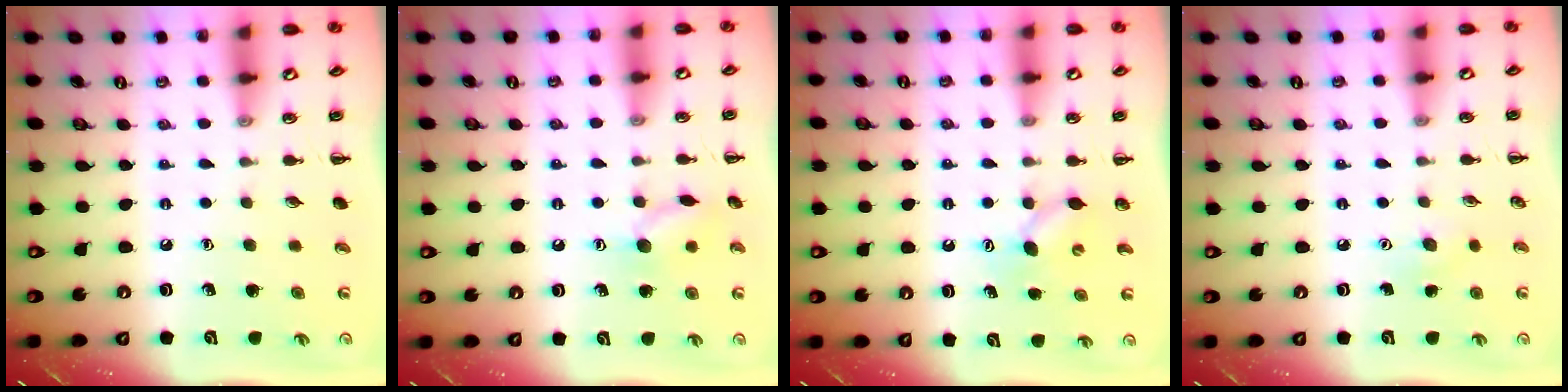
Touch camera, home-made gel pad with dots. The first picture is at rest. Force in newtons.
{"total": 8.3, "press": 8.3, "slide": 0.5}
{"total": 4.5, "press": 4.4, "slide": 1.0}
{"total": 5.2, "press": 5.0, "slide": 1.3}